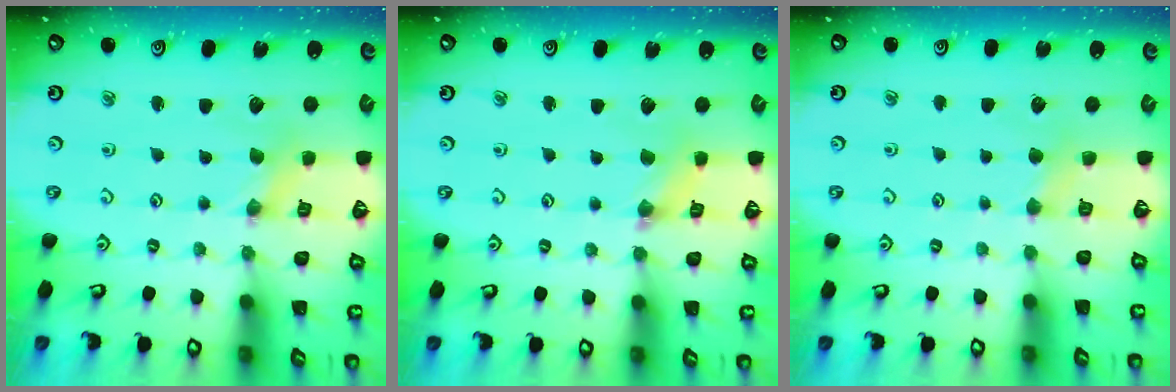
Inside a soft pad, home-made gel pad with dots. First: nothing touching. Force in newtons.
{"total": 1.9, "press": 1.8, "slide": 0.3}
{"total": 2.8, "press": 2.8, "slide": 0.6}